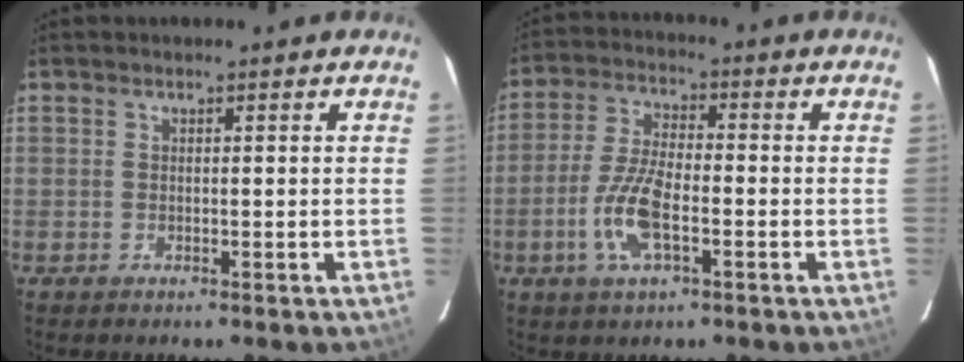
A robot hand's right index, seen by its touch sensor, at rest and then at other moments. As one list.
[{"total": 9.4, "force": [-3.4, 3.3, 8.1], "torque": [-0.174, 0.000, -0.067]}]